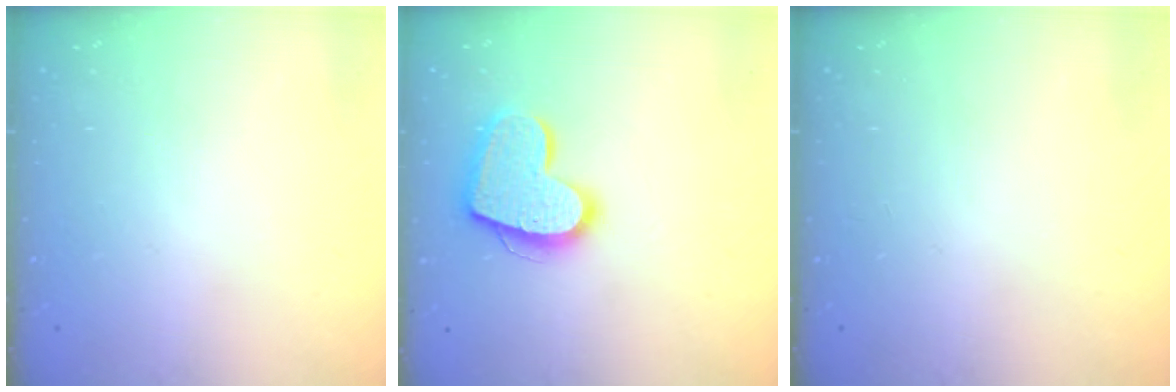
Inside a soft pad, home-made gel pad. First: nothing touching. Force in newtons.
{"total": 16.5, "press": 16.4, "slide": 1.2}
{"total": 0.0}